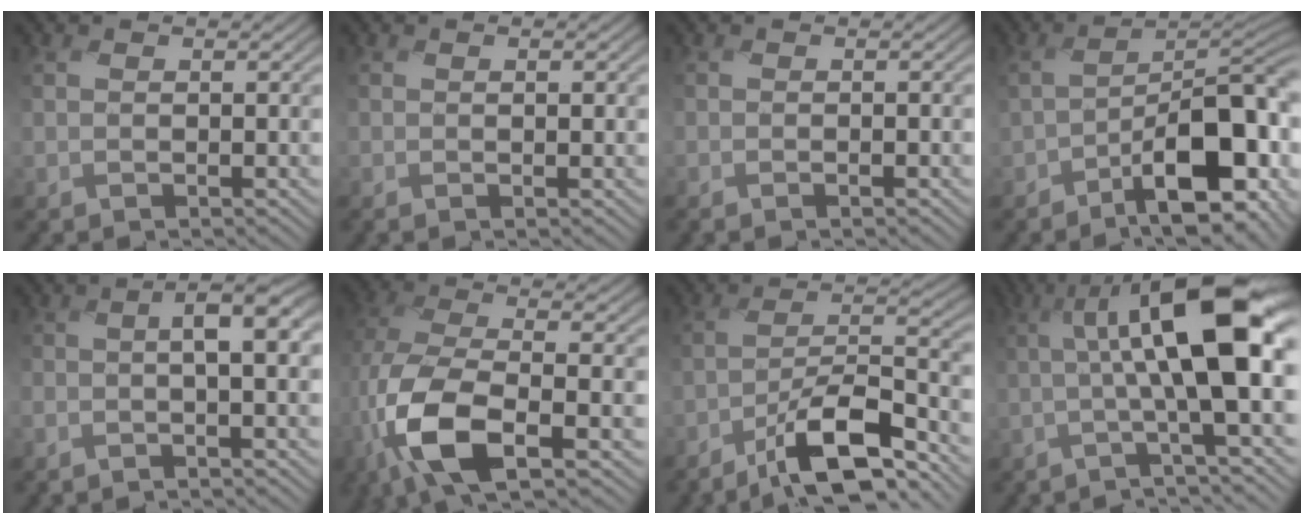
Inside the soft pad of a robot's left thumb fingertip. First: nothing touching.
{"total": 0.5, "force": [0.1, -0.1, 0.5], "torque": [0.001, 0.000, -0.001]}
{"total": 0.6, "force": [-0.5, -0.2, 0.0], "torque": [0.003, 0.000, -0.010]}
{"total": 14.8, "force": [-4.5, 7.3, 12.1], "torque": [-0.172, -0.037, -0.063]}
{"total": 3.5, "force": [-0.8, 0.4, 3.4], "torque": [-0.050, 0.013, -0.026]}
{"total": 11.3, "force": [-5.4, 3.9, 9.1], "torque": [-0.215, -0.018, -0.124]}
{"total": 10.7, "force": [-8.1, 1.9, 6.8], "torque": [-0.100, 0.012, -0.162]}
{"total": 11.6, "force": [0.7, 2.1, 11.4], "torque": [-0.172, 0.017, 0.003]}